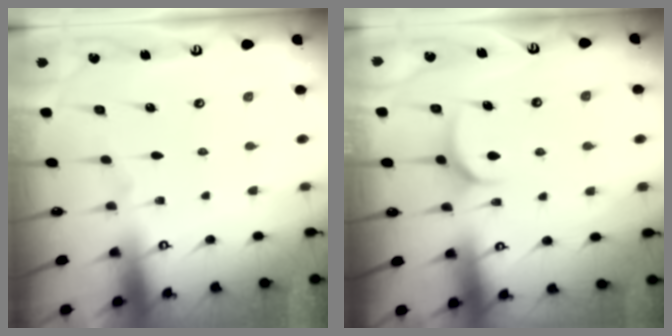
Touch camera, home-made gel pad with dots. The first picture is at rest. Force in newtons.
{"total": 5.1, "press": 5.0, "slide": 0.6}